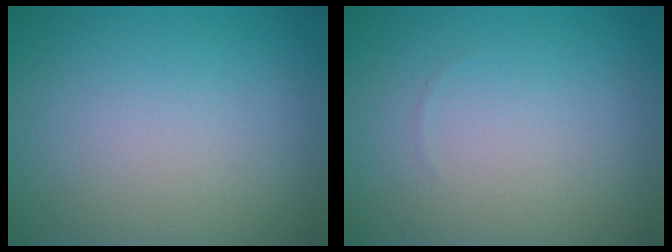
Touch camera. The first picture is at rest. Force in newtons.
{"total": 0.0}